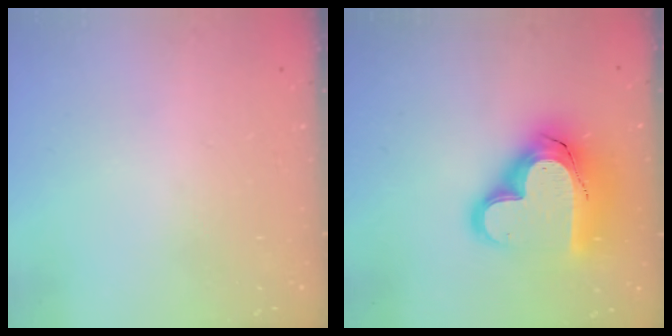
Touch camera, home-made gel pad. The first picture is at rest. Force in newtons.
{"total": 23.7, "press": 23.6, "slide": 2.0}